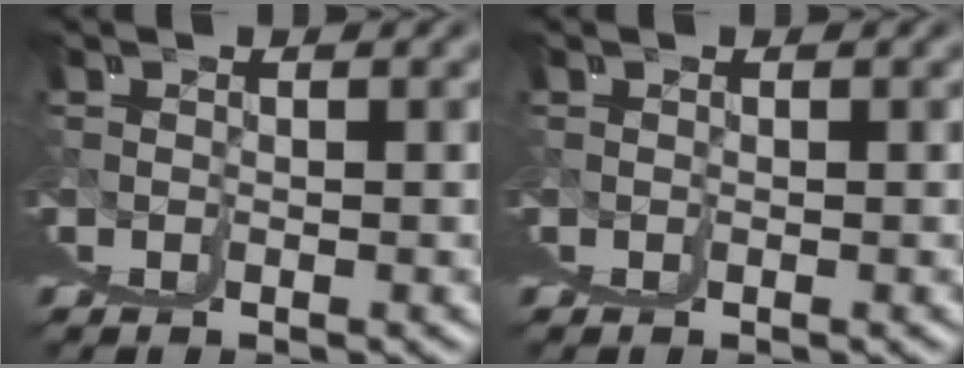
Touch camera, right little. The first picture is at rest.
{"total": 0.0}